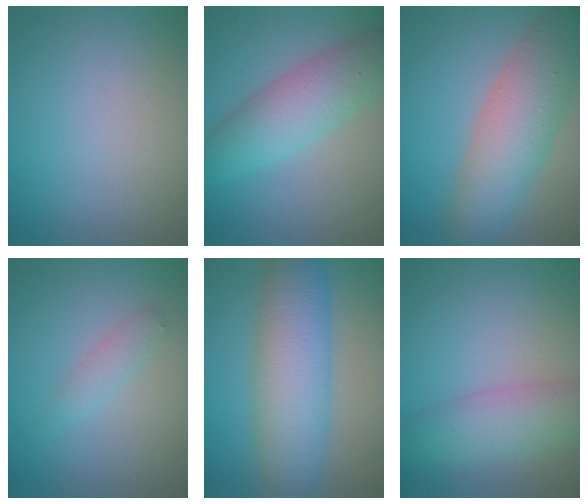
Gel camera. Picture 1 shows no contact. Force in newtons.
{"total": 5.8, "press": 5.8, "slide": 0.2}
{"total": 7.4, "press": 7.4, "slide": 0.3}
{"total": 1.4, "press": 1.4, "slide": 0.0}
{"total": 7.9, "press": 7.9, "slide": 0.1}
{"total": 4.8, "press": 4.8, "slide": 0.1}